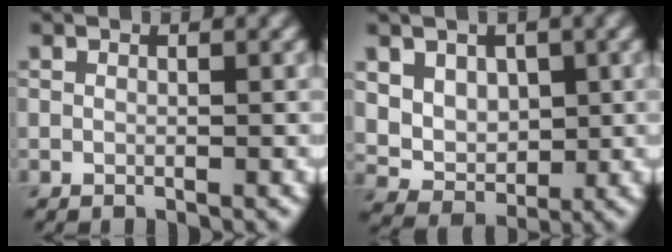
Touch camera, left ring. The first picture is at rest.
{"total": 5.3, "force": [1.8, 4.3, 2.6], "torque": [-0.056, 0.000, 0.047]}